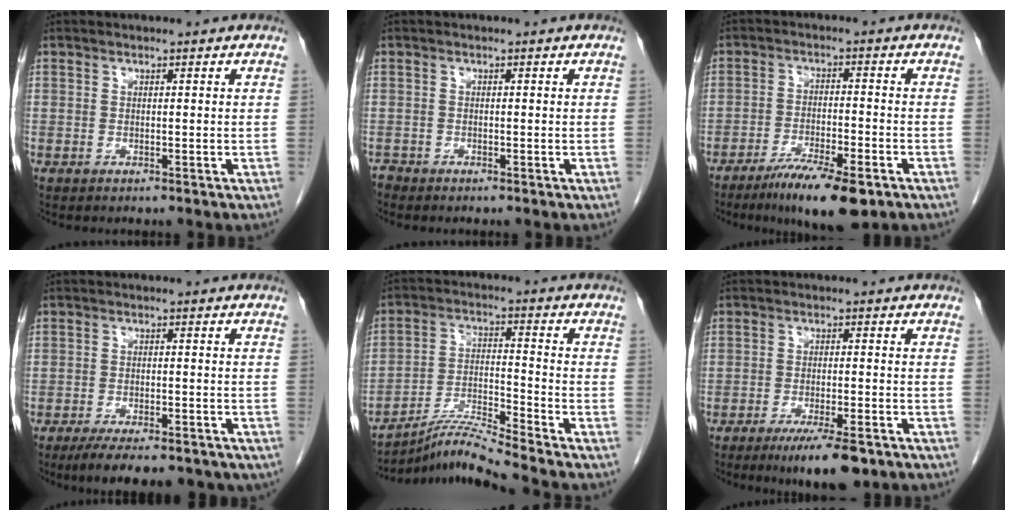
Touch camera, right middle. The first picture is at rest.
{"total": 0.8, "force": [-0.7, 0.1, -0.2], "torque": [0.003, -0.003, -0.016]}
{"total": 10.2, "force": [-6.7, 1.5, 7.4], "torque": [-0.123, -0.021, -0.106]}
{"total": 11.2, "force": [-8.4, 3.6, 6.4], "torque": [-0.083, -0.004, -0.114]}
{"total": 8.1, "force": [-7.4, -2.5, 2.3], "torque": [-0.047, -0.008, -0.135]}
{"total": 7.8, "force": [-5.2, 1.3, 5.7], "torque": [-0.086, -0.015, -0.078]}